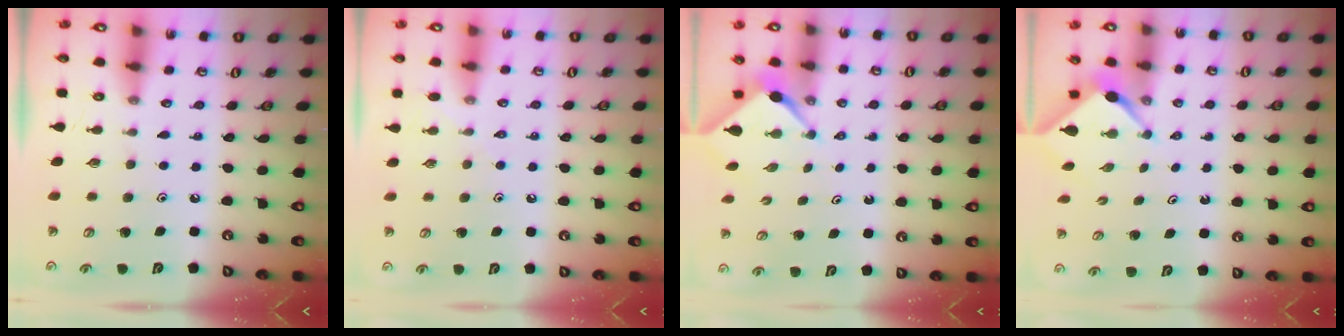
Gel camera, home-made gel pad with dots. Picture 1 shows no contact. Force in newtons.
{"total": 3.8, "press": 3.8, "slide": 0.6}
{"total": 2.5, "press": 2.4, "slide": 0.3}
{"total": 2.4, "press": 2.4, "slide": 0.3}